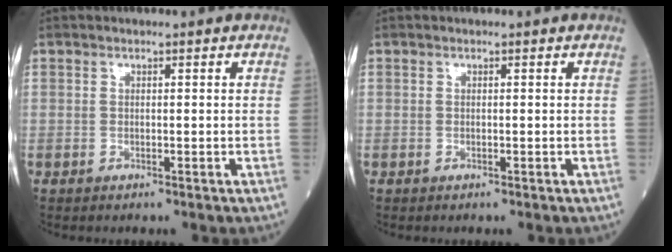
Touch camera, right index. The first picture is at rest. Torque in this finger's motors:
{"motor_torque": [0.03, -0.02, 0.02, 0.00]}